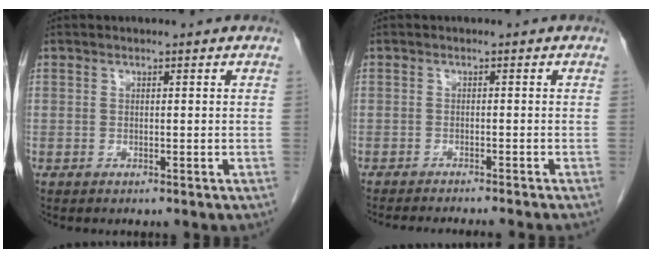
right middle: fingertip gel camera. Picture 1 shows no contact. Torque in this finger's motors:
{"motor_torque": [0.15, -0.15, -0.01, 0.02]}